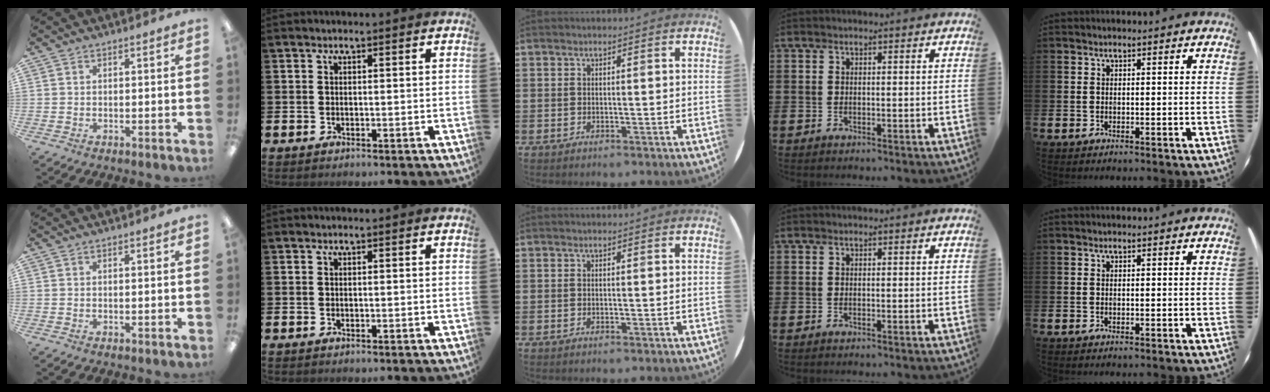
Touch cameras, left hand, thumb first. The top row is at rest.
{}